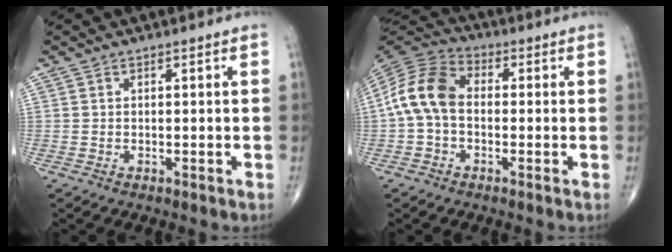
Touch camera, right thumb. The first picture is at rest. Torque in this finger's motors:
{"motor_torque": [0.03, 0.20, 0.49, -0.43, 0.23]}